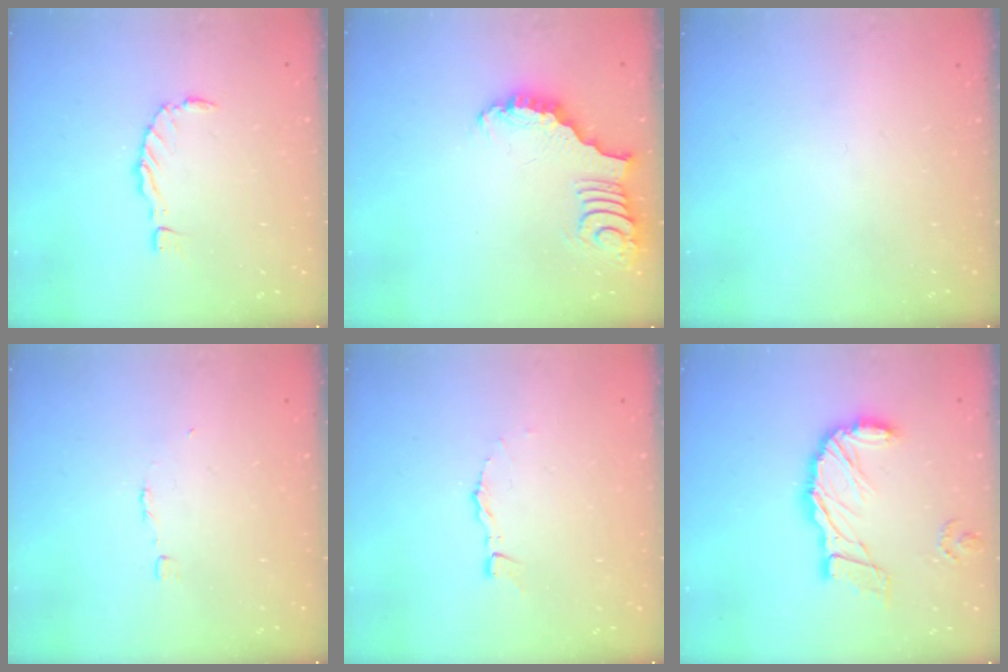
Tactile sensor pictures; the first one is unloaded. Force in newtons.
{"total": 3.4, "press": 3.3, "slide": 0.5}
{"total": 0.0}
{"total": 2.7, "press": 2.7, "slide": 0.2}
{"total": 4.4, "press": 4.3, "slide": 0.5}
{"total": 14.7, "press": 14.5, "slide": 2.3}